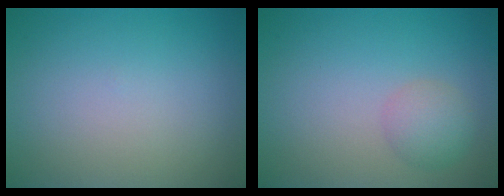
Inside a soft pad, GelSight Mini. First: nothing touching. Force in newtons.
{"total": 2.2, "press": 2.2, "slide": 0.0}